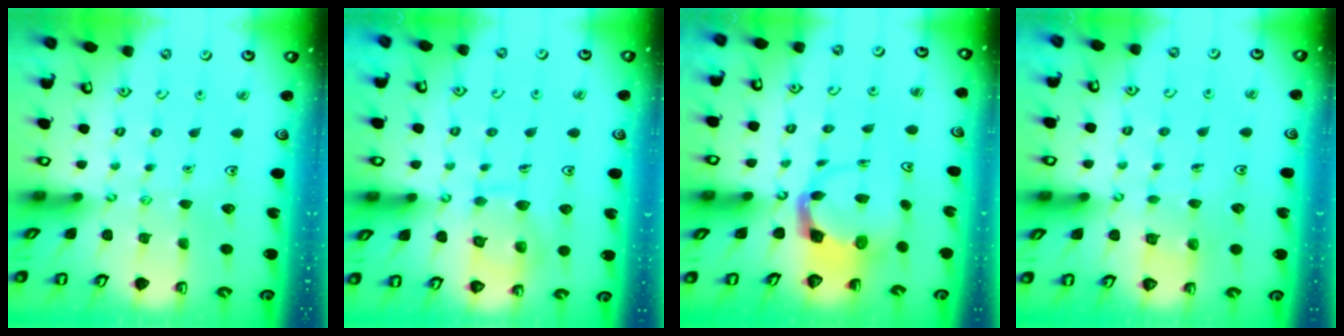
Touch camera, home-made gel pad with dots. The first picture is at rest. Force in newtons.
{"total": 10.5, "press": 10.4, "slide": 0.9}
{"total": 3.6, "press": 3.6, "slide": 0.5}
{"total": 2.7, "press": 2.7, "slide": 0.1}